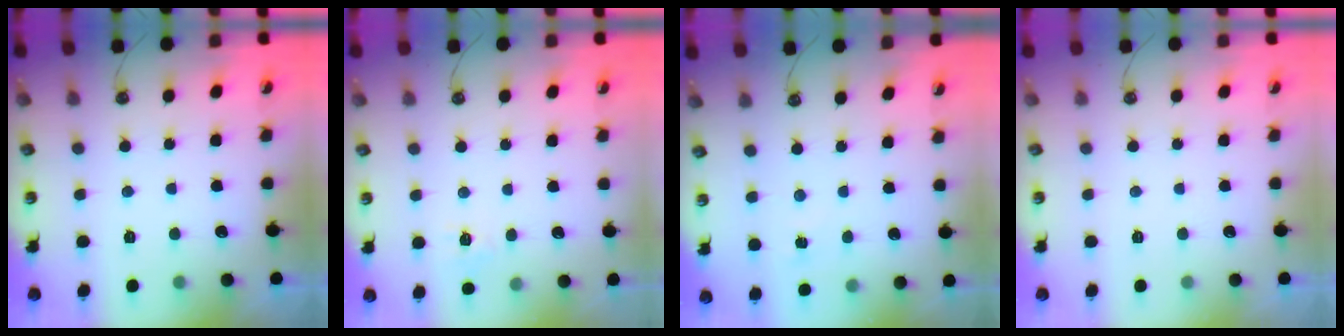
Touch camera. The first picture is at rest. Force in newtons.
{"total": 7.2, "press": 7.1, "slide": 1.3}
{"total": 3.5, "press": 3.5, "slide": 0.5}
{"total": 0.0}